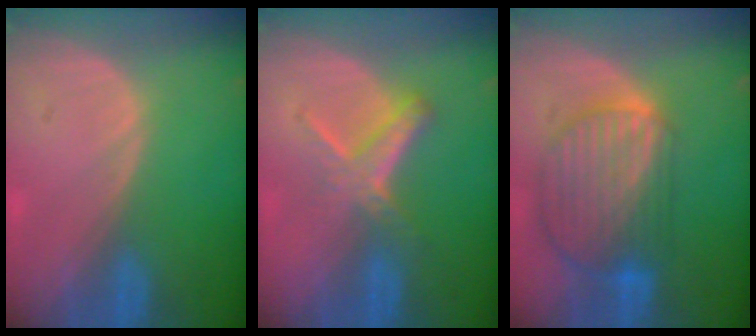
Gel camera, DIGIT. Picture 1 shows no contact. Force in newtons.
{"total": 5.9, "press": 5.1, "slide": 3.0}
{"total": 10.0, "press": 8.6, "slide": 5.2}